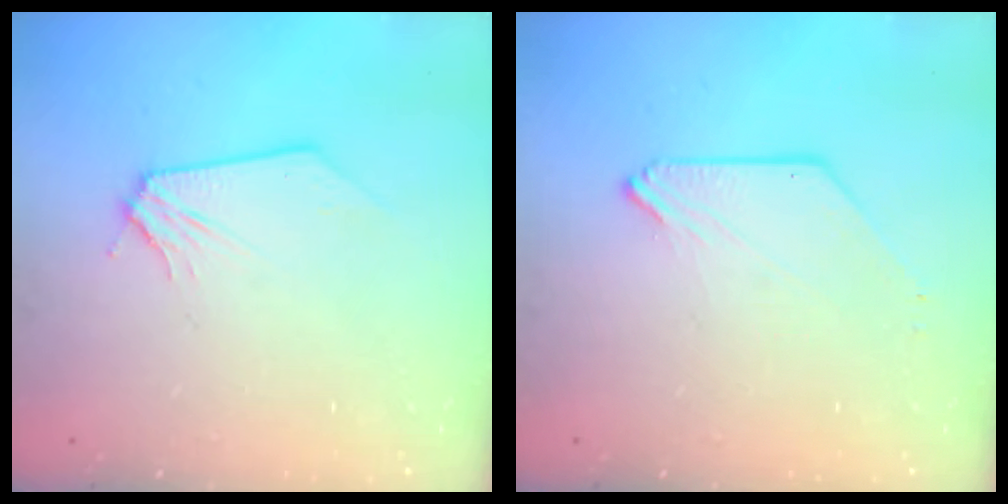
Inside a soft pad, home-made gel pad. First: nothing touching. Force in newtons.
{"total": 0.0}